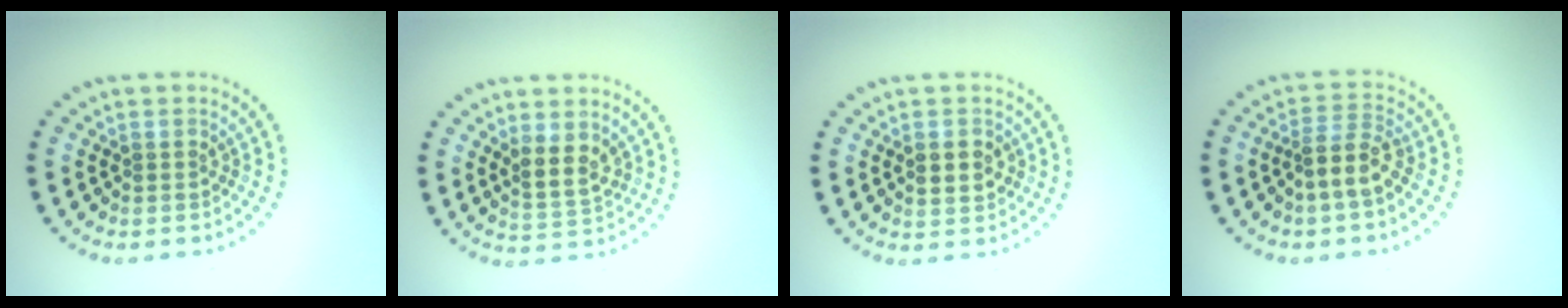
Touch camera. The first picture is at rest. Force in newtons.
{"total": 2.4, "press": 2.2, "slide": 1.2}
{"total": 2.3, "press": 2.3, "slide": 0.2}
{"total": 2.8, "press": 2.3, "slide": 1.6}